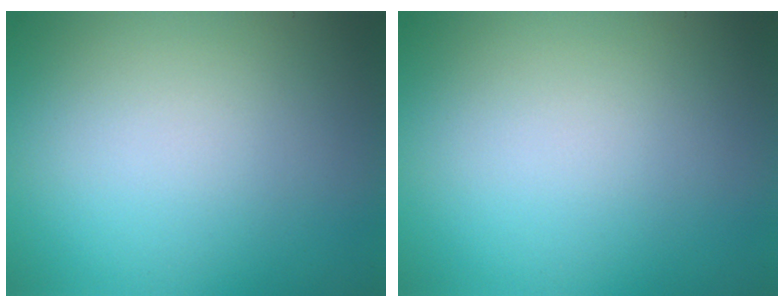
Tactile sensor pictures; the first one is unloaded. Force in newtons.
{"total": 0.0}